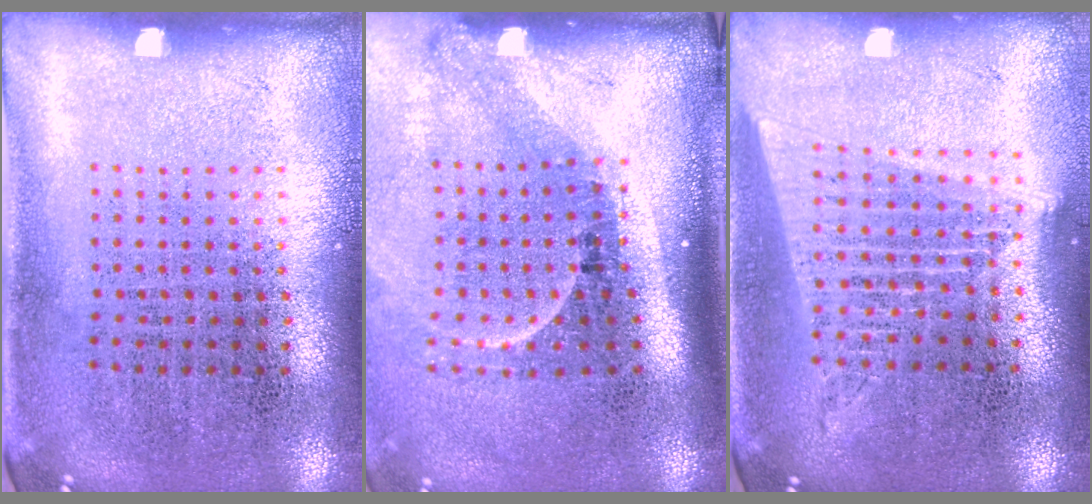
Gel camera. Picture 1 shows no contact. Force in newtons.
{"total": 2.2, "press": 1.5, "slide": 1.7}
{"total": 1.7, "press": 1.6, "slide": 0.7}